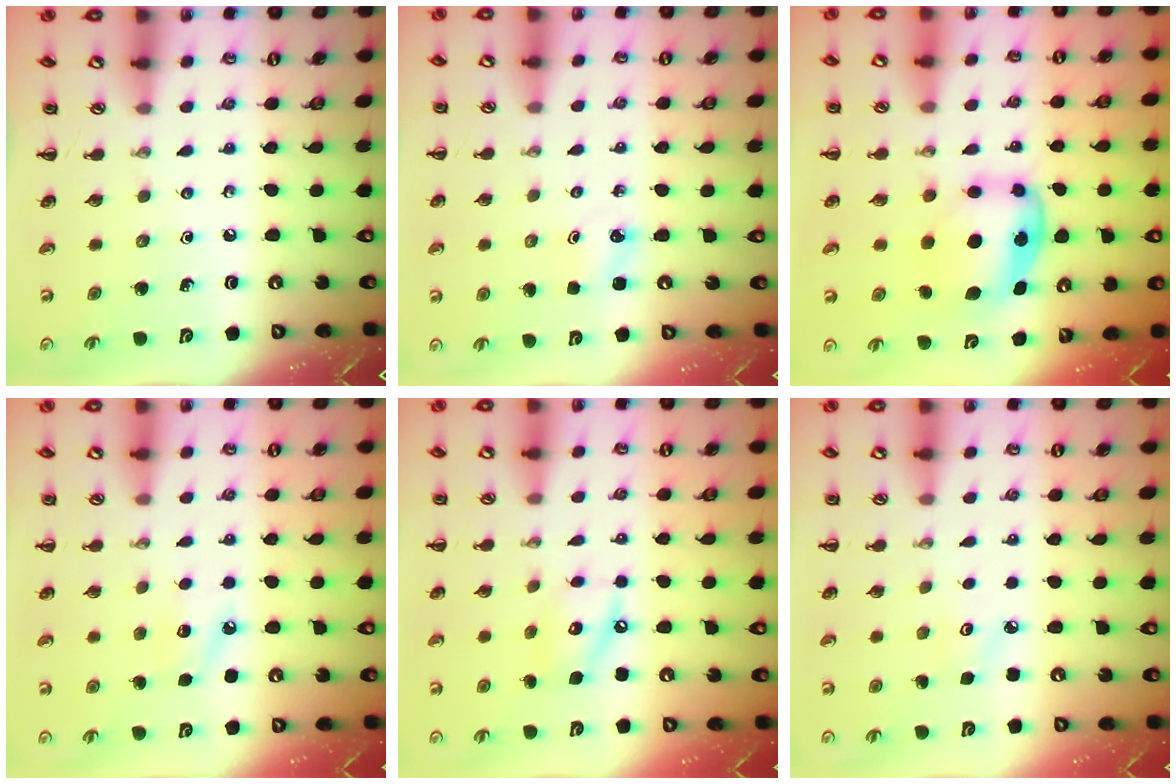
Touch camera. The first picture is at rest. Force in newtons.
{"total": 2.3, "press": 2.2, "slide": 0.7}
{"total": 6.1, "press": 6.1, "slide": 0.7}
{"total": 7.1, "press": 7.0, "slide": 1.5}
{"total": 9.3, "press": 9.3, "slide": 1.2}
{"total": 2.7, "press": 2.6, "slide": 0.7}